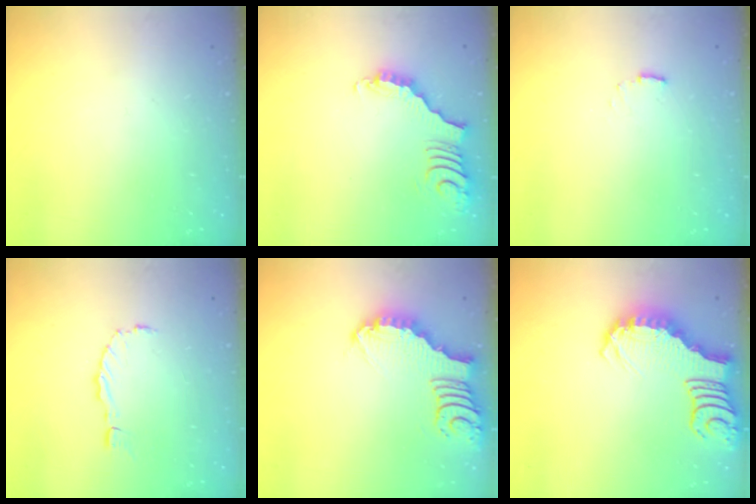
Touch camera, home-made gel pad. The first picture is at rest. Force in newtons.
{"total": 3.7, "press": 3.7, "slide": 0.7}
{"total": 2.9, "press": 2.9, "slide": 0.5}
{"total": 0.0}
{"total": 3.8, "press": 3.8, "slide": 0.1}
{"total": 2.8, "press": 2.8, "slide": 0.5}